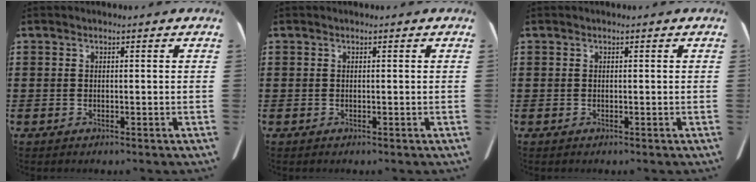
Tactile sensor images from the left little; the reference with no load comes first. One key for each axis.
{"total": 0.0}
{"total": 0.0}